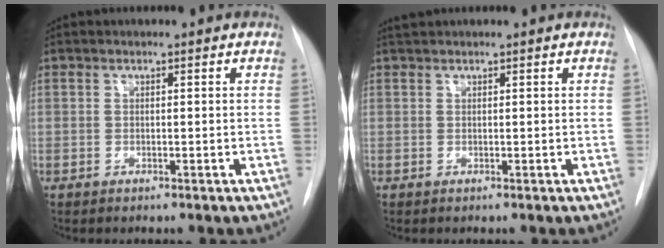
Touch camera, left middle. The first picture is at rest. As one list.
[{"total": 0.8, "force": [0.8, -0.1, 0.2], "torque": [-0.010, 0.011, 0.020]}]